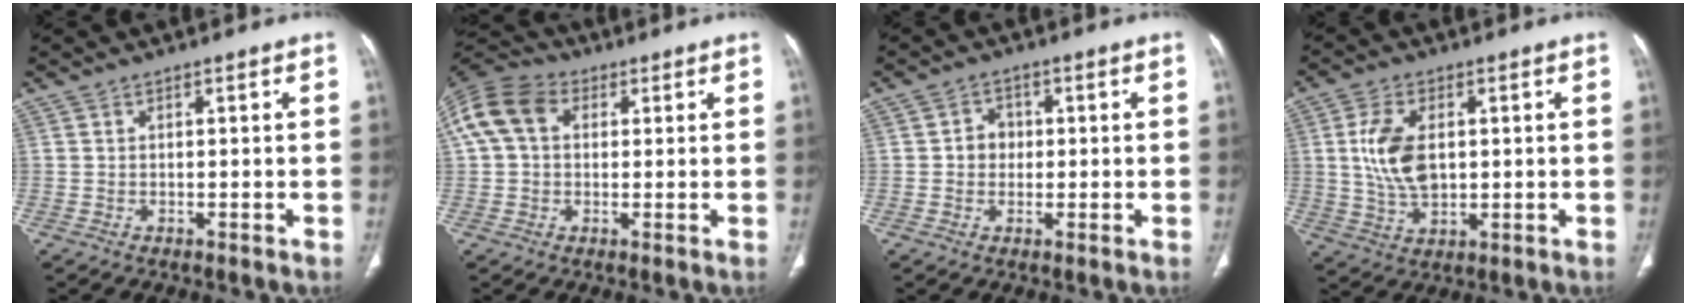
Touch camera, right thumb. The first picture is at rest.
{"total": 12.0, "force": [2.9, 8.8, 7.6], "torque": [-0.155, 0.034, 0.045]}
{"total": 3.4, "force": [0.1, 3.1, 1.5], "torque": [-0.003, 0.008, -0.005]}
{"total": 9.8, "force": [1.3, 5.8, 7.8], "torque": [-0.152, -0.007, 0.031]}